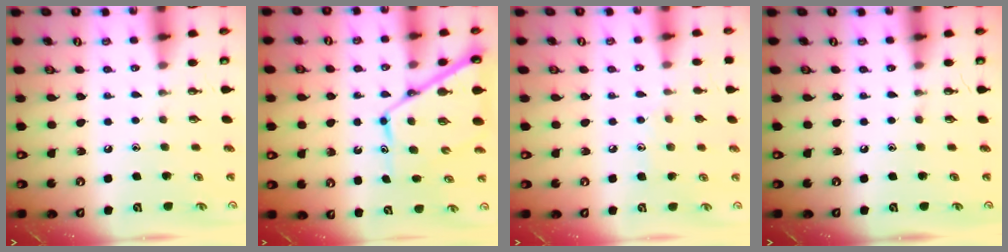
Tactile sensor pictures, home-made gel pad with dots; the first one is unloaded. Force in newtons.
{"total": 12.6, "press": 12.5, "slide": 1.1}
{"total": 7.4, "press": 7.4, "slide": 0.4}
{"total": 0.0}